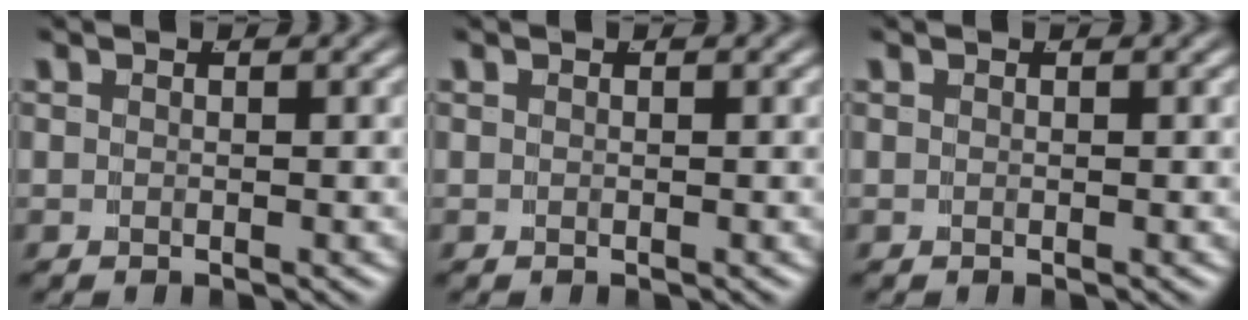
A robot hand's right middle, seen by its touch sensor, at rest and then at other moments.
{"total": 0.0}
{"total": 0.0}